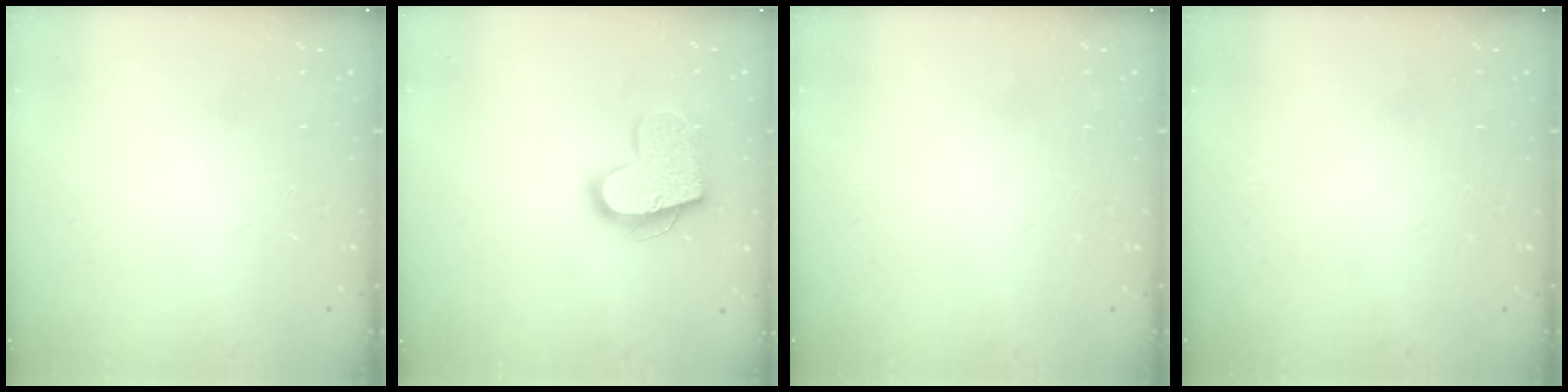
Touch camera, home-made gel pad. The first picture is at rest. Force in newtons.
{"total": 16.4, "press": 16.4, "slide": 1.2}
{"total": 0.0}
{"total": 0.0}